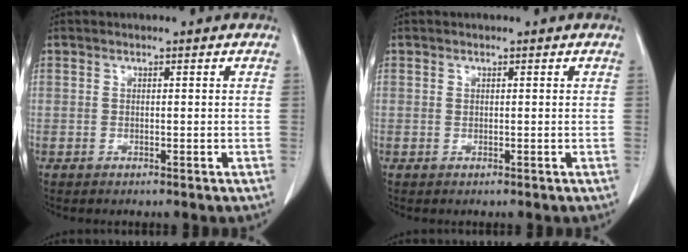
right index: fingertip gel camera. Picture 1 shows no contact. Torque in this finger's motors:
{"motor_torque": [0.00, 0.03, 0.00, -0.01]}